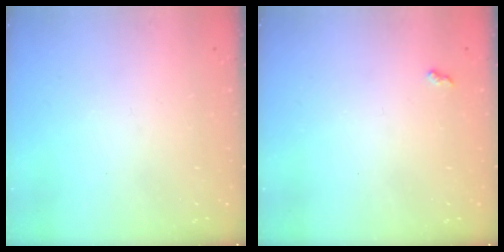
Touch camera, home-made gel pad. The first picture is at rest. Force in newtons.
{"total": 3.9, "press": 3.9, "slide": 0.5}